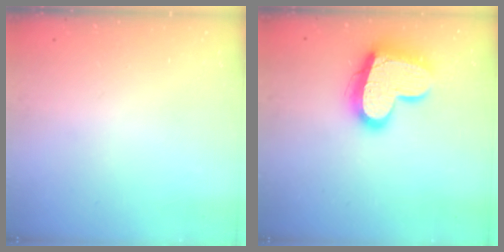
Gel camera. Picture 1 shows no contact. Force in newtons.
{"total": 18.1, "press": 18.1, "slide": 1.6}